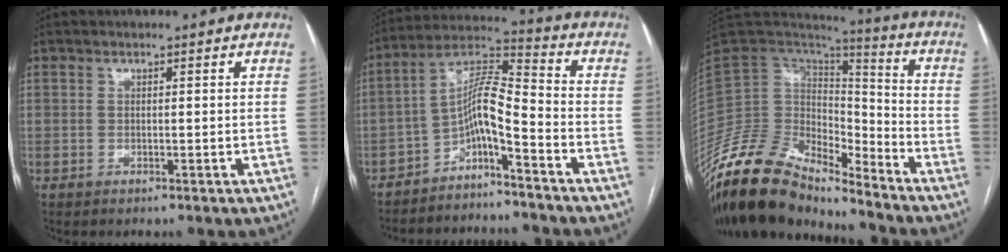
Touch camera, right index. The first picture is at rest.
{"total": 8.3, "force": [-4.8, 0.7, 6.8], "torque": [-0.123, 0.022, -0.089]}
{"total": 18.6, "force": [-15.8, 6.2, 7.6], "torque": [-0.138, 0.046, -0.289]}